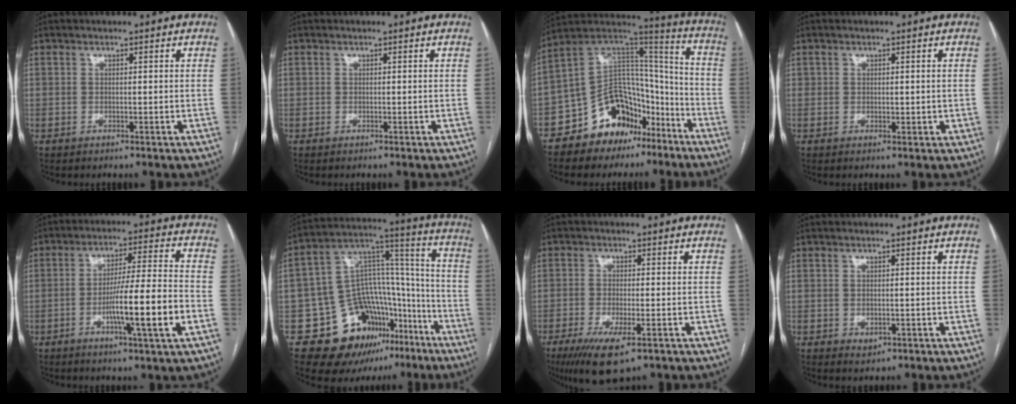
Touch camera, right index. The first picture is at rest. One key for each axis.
{"total": 0.0}
{"total": 16.3, "fx": -10.7, "fy": 10.1, "fz": 7.2, "tx": -0.107, "ty": 0.082, "tz": -0.177}
{"total": 1.2, "fx": 0.3, "fy": 0.9, "fz": 0.6, "tx": -0.010, "ty": 0.001, "tz": 0.008}
{"total": 11.9, "fx": -3.8, "fy": -0.7, "fz": 11.3, "tx": -0.196, "ty": -0.004, "tz": -0.064}
{"total": 20.0, "fx": -11.2, "fy": 12.6, "fz": 10.8, "tx": -0.148, "ty": 0.080, "tz": -0.167}
{"total": 8.4, "fx": -4.9, "fy": 1.8, "fz": 6.6, "tx": -0.117, "ty": -0.022, "tz": -0.079}
{"total": 1.5, "fx": -0.6, "fy": 0.9, "fz": 1.0, "tx": -0.013, "ty": -0.001, "tz": -0.001}